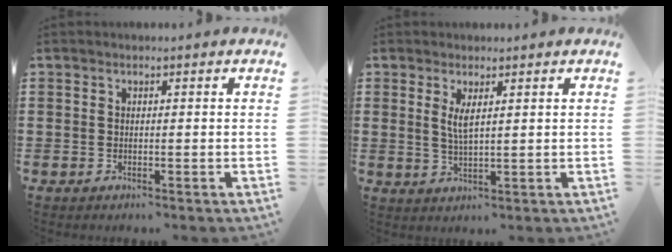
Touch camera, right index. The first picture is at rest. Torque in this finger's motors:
{"motor_torque": [1.75, 0.39, 0.21, 0.02]}